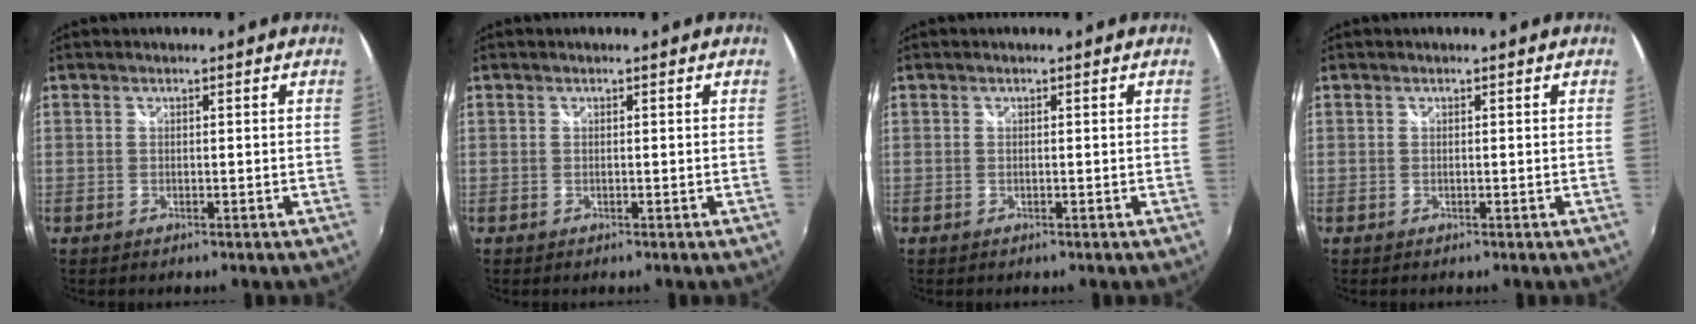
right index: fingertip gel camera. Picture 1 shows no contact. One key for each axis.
{"total": 0.0}
{"total": 0.0}
{"total": 0.0}